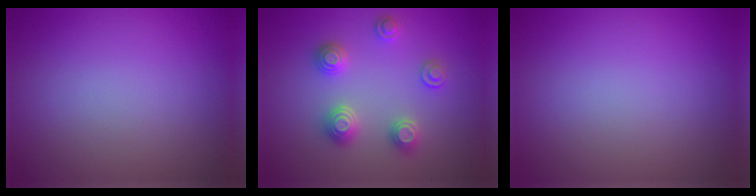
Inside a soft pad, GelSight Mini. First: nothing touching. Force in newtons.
{"total": 2.9, "press": 2.8, "slide": 0.3}
{"total": 0.0}